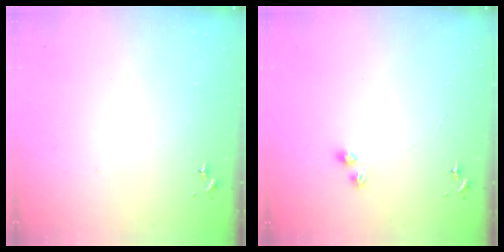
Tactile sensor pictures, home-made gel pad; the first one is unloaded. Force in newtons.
{"total": 2.8, "press": 2.7, "slide": 0.4}